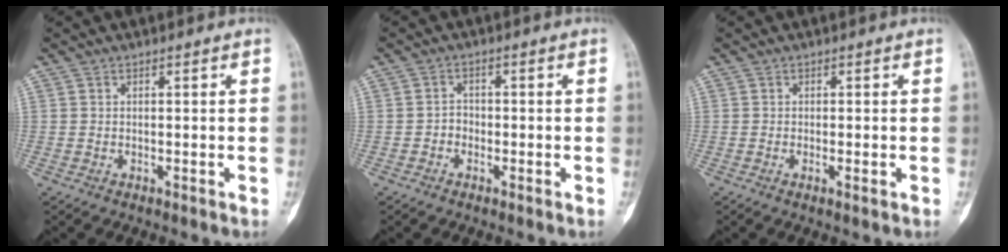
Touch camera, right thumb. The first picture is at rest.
{"total": 2.0, "force": [-1.0, 1.6, 0.7], "torque": [0.000, 0.011, -0.027]}
{"total": 1.1, "force": [-0.3, 0.2, 1.1], "torque": [-0.016, -0.002, -0.004]}